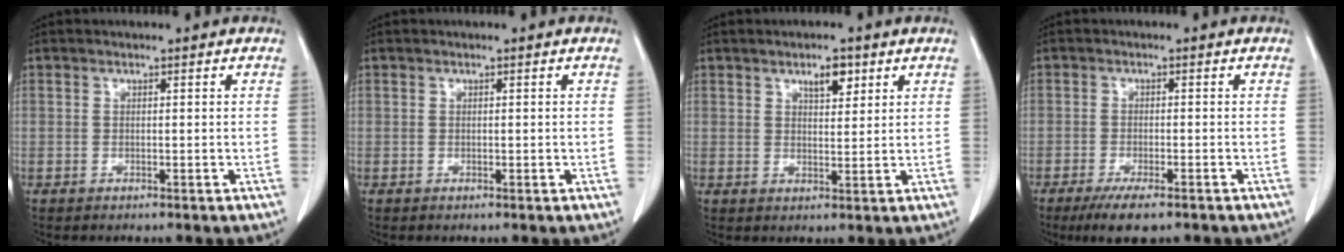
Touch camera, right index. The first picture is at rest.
{"total": 0.0}
{"total": 3.8, "force": [2.2, 1.5, 2.7], "torque": [-0.043, -0.001, 0.036]}
{"total": 5.5, "force": [-3.9, 1.3, 3.6], "torque": [-0.062, -0.010, -0.062]}